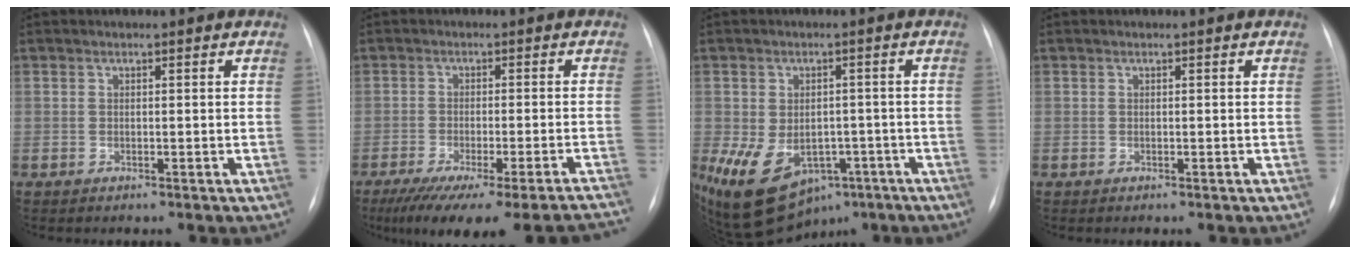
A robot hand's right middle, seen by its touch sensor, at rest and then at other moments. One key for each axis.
{"total": 21.2, "fx": -18.9, "fy": 0.5, "fz": 9.6, "tx": -0.083, "ty": -0.033, "tz": -0.249}
{"total": 15.1, "fx": -7.3, "fy": 9.9, "fz": 8.7, "tx": -0.173, "ty": 0.001, "tz": -0.097}
{"total": 0.0}